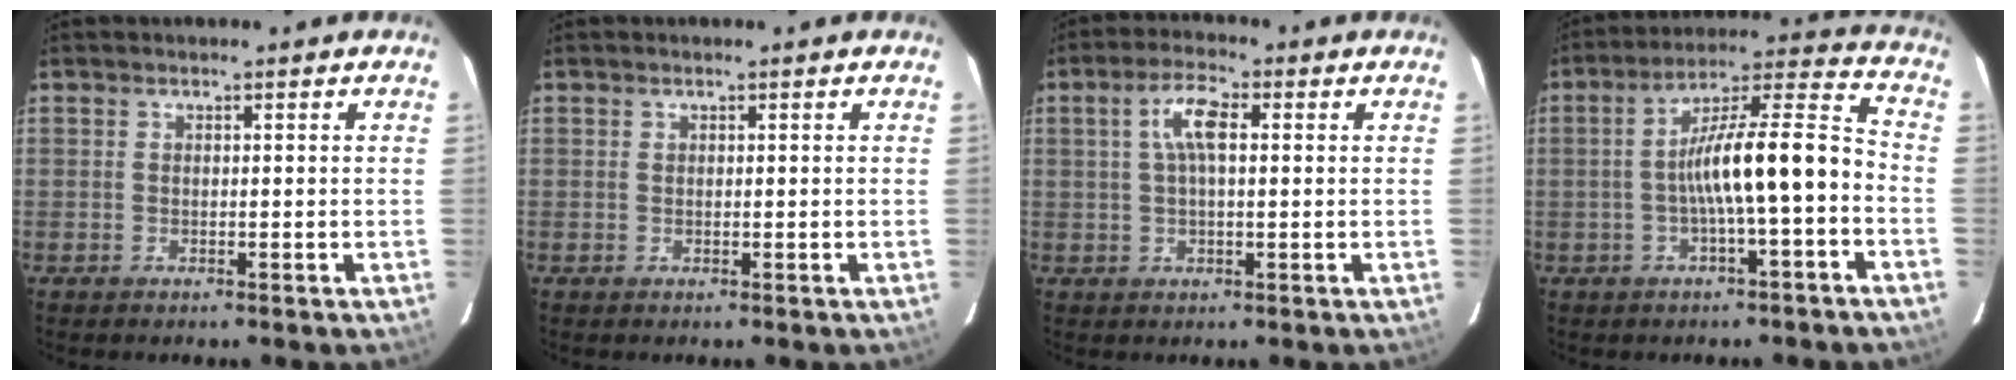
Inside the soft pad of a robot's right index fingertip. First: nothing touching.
{"total": 0.0}
{"total": 5.6, "force": [1.3, 1.9, 5.1], "torque": [-0.097, 0.013, 0.025]}
{"total": 12.6, "force": [-3.4, 1.4, 12.1], "torque": [-0.195, 0.028, -0.049]}